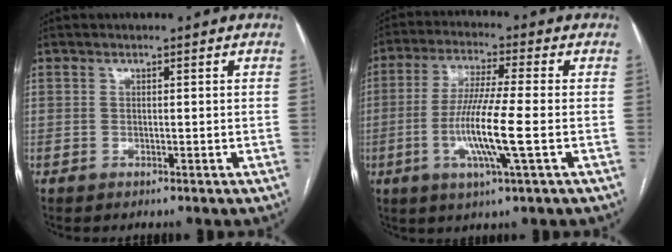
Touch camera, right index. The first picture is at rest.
{"total": 10.4, "force": [-2.4, -0.4, 10.1], "torque": [-0.203, -0.014, -0.051]}